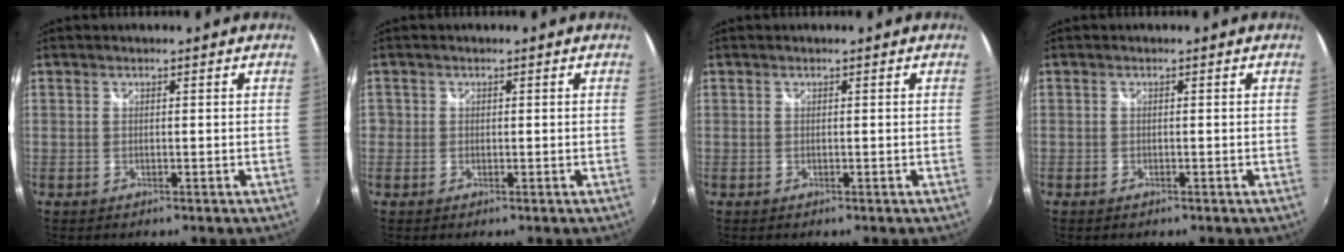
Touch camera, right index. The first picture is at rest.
{"total": 1.3, "force": [-0.2, 1.3, 0.1], "torque": [-0.004, -0.002, -0.007]}
{"total": 0.0}
{"total": 0.7, "force": [-0.5, 0.3, 0.2], "torque": [-0.005, -0.002, -0.011]}